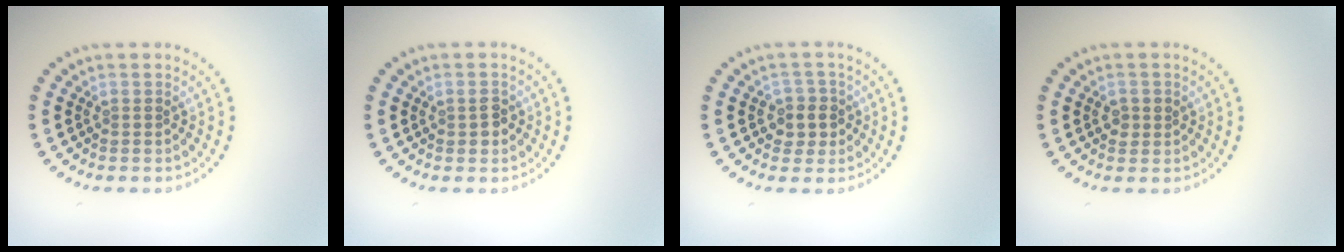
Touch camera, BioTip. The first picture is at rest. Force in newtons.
{"total": 1.5, "press": 1.5, "slide": 0.3}
{"total": 2.3, "press": 2.1, "slide": 0.9}
{"total": 1.3, "press": 1.3, "slide": 0.1}